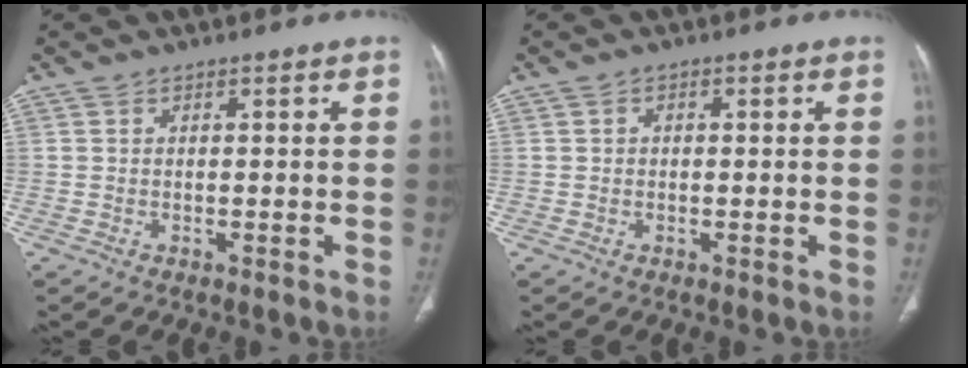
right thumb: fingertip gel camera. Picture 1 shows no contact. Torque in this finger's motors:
{"motor_torque": [0.09, -0.32, -0.29, -0.08, 0.07]}